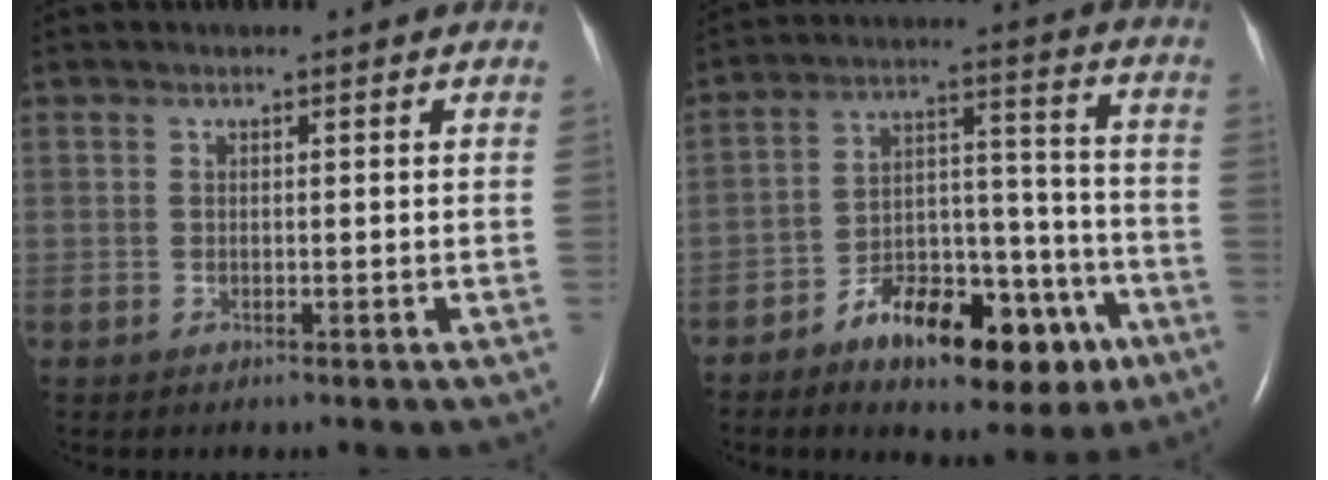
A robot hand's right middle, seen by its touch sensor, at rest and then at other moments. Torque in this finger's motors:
{"motor_torque": [1.23, -0.91, 0.54, 0.12]}